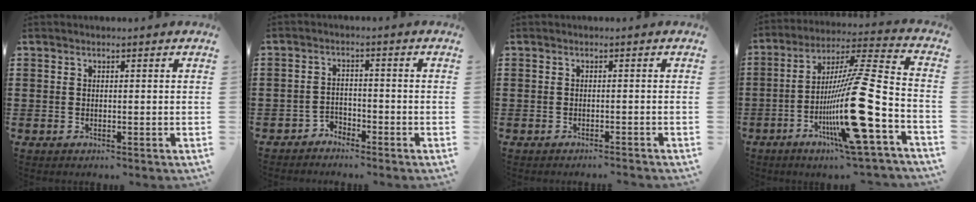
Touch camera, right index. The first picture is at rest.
{"total": 2.4, "force": [-2.2, 0.9, -0.1], "torque": [-0.007, 0.004, -0.047]}
{"total": 0.8, "force": [-0.7, -0.2, 0.2], "torque": [-0.007, -0.002, -0.015]}
{"total": 18.5, "force": [-7.5, 1.6, 16.9], "torque": [-0.302, -0.014, -0.134]}